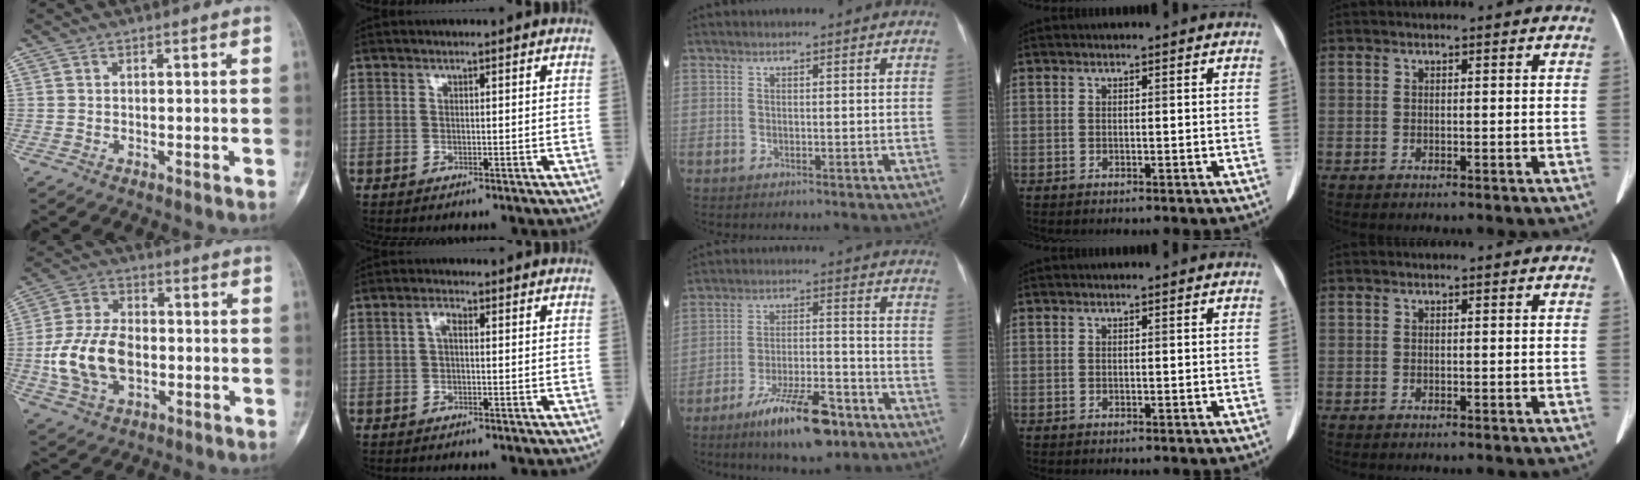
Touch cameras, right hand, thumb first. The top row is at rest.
{"thumb": {"total": 13.9, "force": [-2.1, 9.0, 10.4], "torque": [-0.196, 0.017, -0.036]}, "index": {"total": 1.8, "force": [0.3, 0.7, 1.7], "torque": [-0.033, 0.007, 0.005]}, "middle": {"total": 12.0, "force": [-8.0, 3.0, 8.5], "torque": [-0.146, -0.006, -0.132]}}